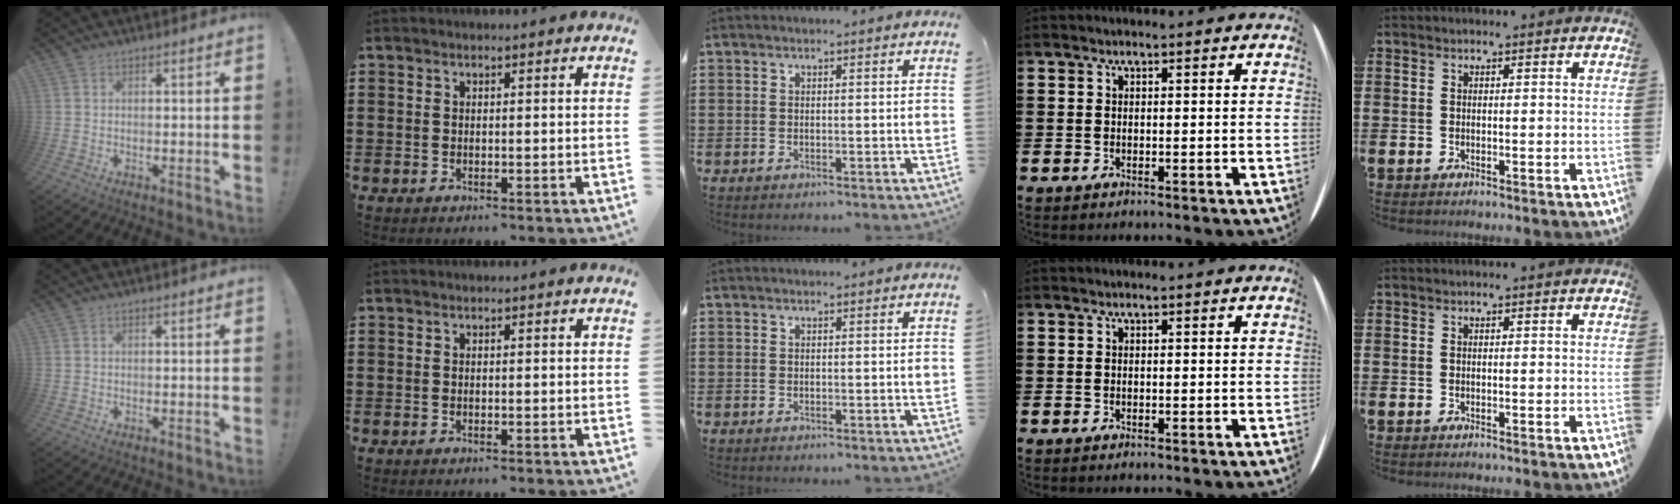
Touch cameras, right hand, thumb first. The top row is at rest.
{}